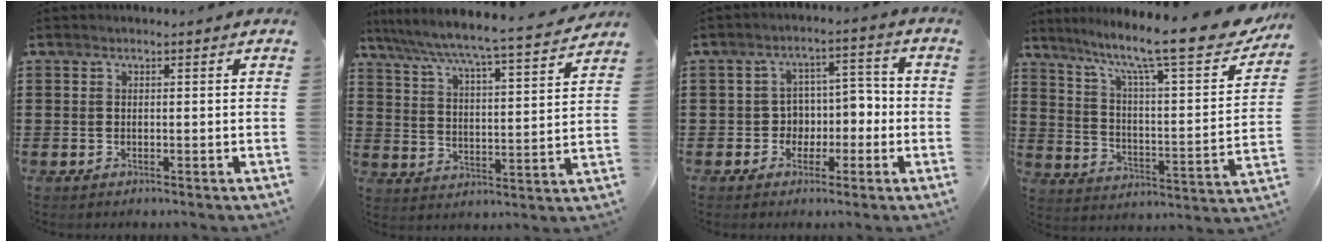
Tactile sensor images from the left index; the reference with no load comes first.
{"total": 5.5, "force": [5.0, -0.7, 1.9], "torque": [-0.063, -0.045, 0.075]}
{"total": 4.6, "force": [-1.4, 4.1, 1.6], "torque": [-0.047, 0.009, -0.031]}
{"total": 11.9, "force": [9.5, 1.2, 7.1], "torque": [-0.139, -0.070, 0.147]}